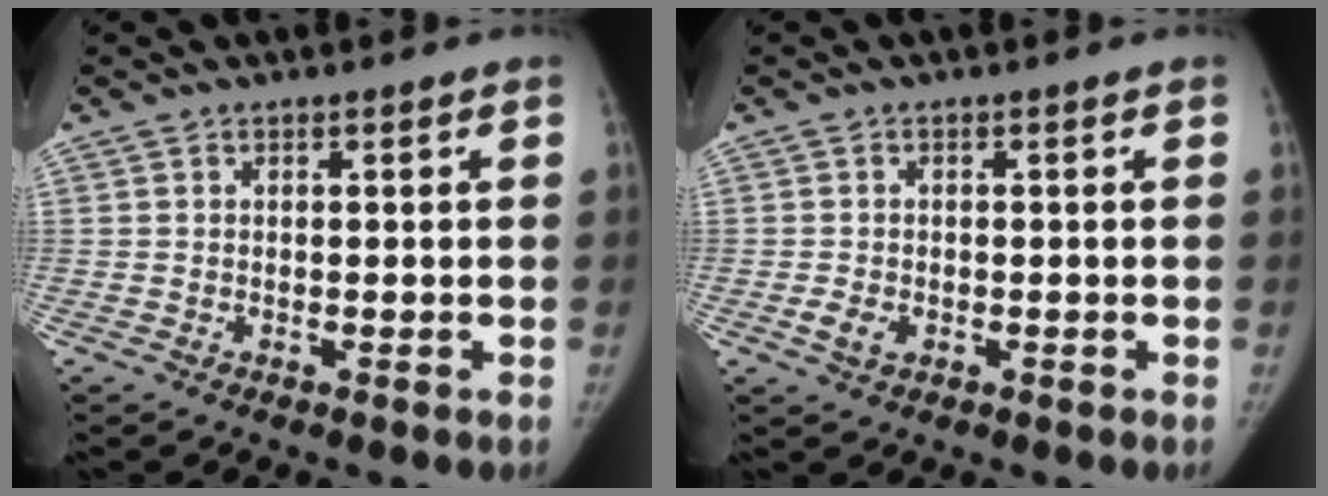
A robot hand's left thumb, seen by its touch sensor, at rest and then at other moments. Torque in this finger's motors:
{"motor_torque": [-0.03, 0.58, 0.10, -0.51, 0.06]}